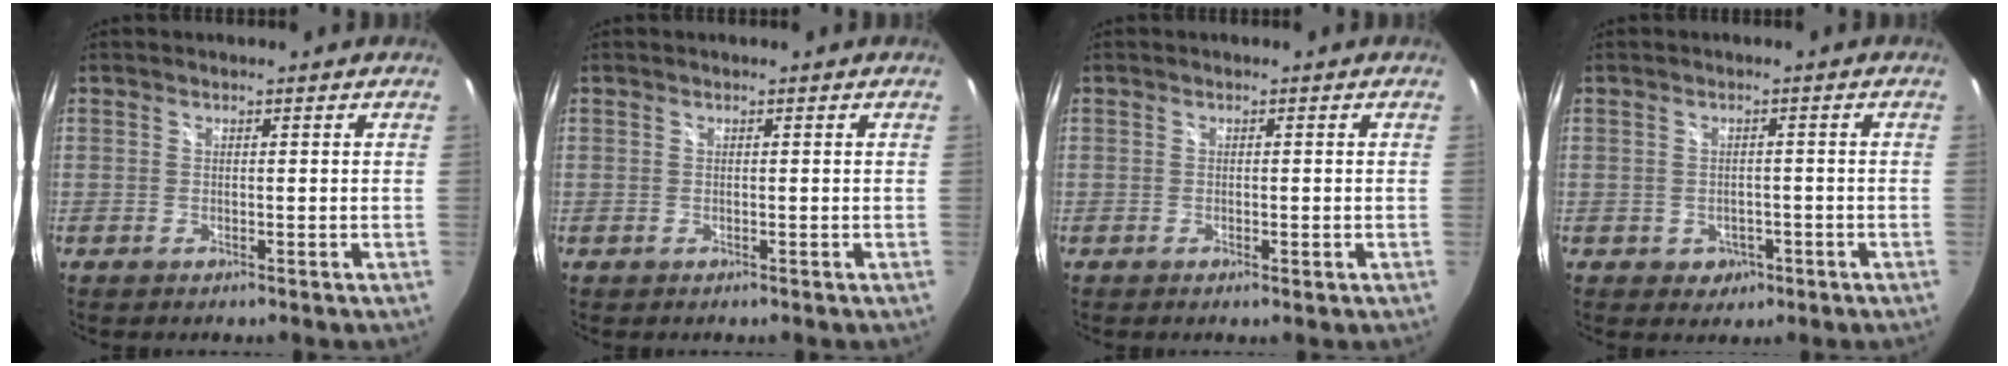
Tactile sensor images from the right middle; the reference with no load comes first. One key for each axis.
{"total": 0.0}
{"total": 1.0, "fx": -0.4, "fy": 0.4, "fz": 0.8, "tx": -0.013, "ty": 0.000, "tz": -0.007}
{"total": 3.7, "fx": -1.4, "fy": 3.2, "fz": 1.3, "tx": -0.033, "ty": 0.001, "tz": -0.008}